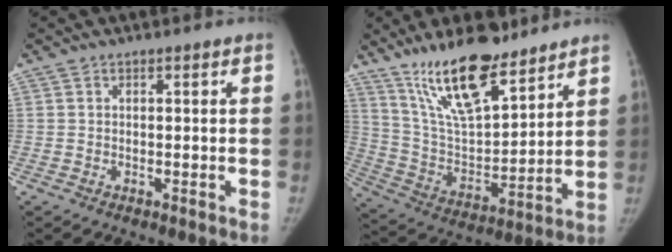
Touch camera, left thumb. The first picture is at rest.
{"total": 18.7, "force": [13.5, 6.0, 11.5], "torque": [-0.163, -0.074, 0.250]}